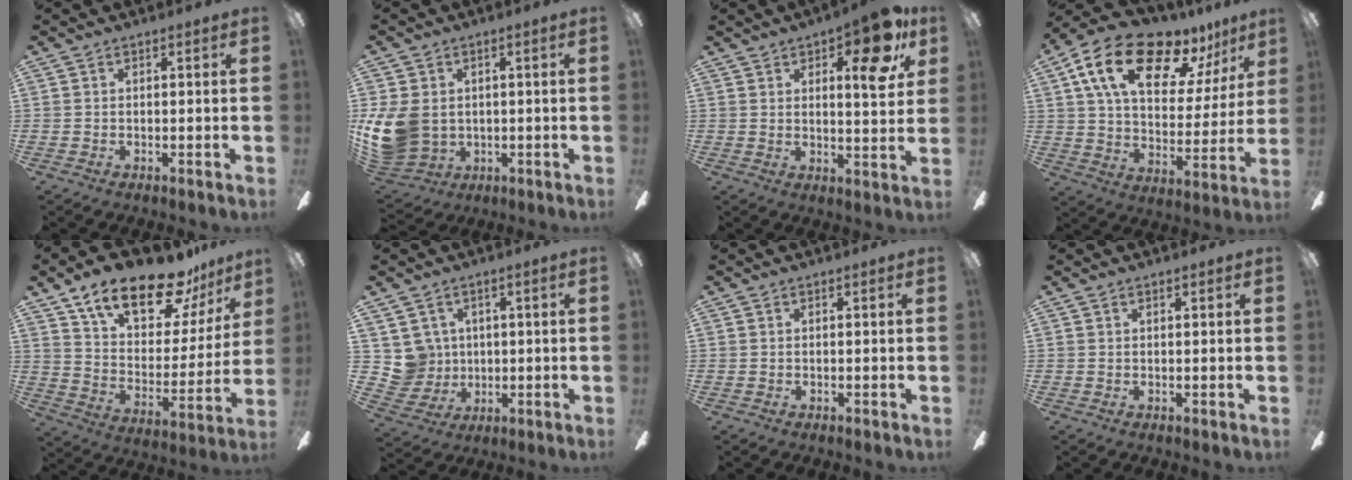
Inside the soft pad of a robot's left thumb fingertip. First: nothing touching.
{"total": 12.7, "force": [-0.2, 10.0, 7.8], "torque": [-0.186, 0.004, 0.000]}
{"total": 12.4, "force": [6.5, 4.4, 9.6], "torque": [-0.120, -0.024, 0.102]}
{"total": 19.9, "force": [13.3, 8.8, 12.0], "torque": [-0.209, -0.073, 0.228]}
{"total": 20.9, "force": [15.2, 8.6, 11.5], "torque": [-0.187, -0.096, 0.261]}
{"total": 7.1, "force": [2.3, 6.7, 0.3], "torque": [-0.014, -0.008, 0.052]}
{"total": 0.0}
{"total": 0.8, "force": [0.5, 0.3, 0.6], "torque": [-0.013, 0.001, 0.008]}